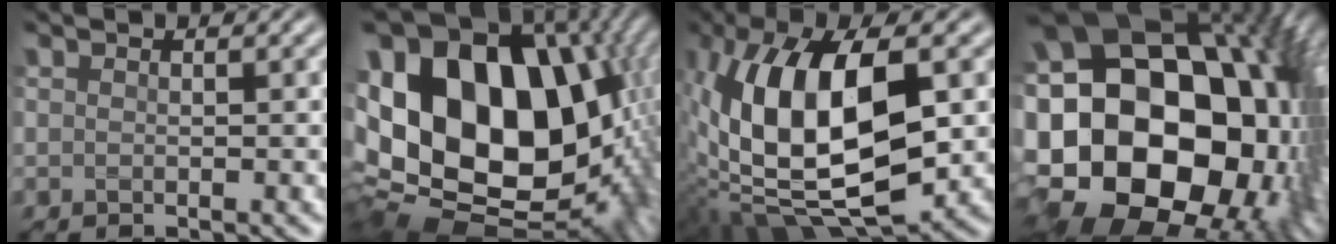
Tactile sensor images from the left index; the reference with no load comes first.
{"total": 21.5, "force": [1.2, 15.3, 15.1], "torque": [-0.282, -0.006, 0.052]}
{"total": 15.4, "force": [1.1, 7.6, 13.3], "torque": [-0.263, 0.001, 0.018]}
{"total": 23.2, "force": [-1.0, 16.7, 16.2], "torque": [-0.295, -0.019, -0.029]}